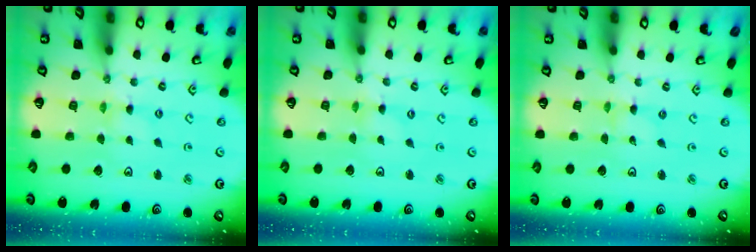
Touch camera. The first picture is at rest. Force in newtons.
{"total": 0.0}
{"total": 0.0}